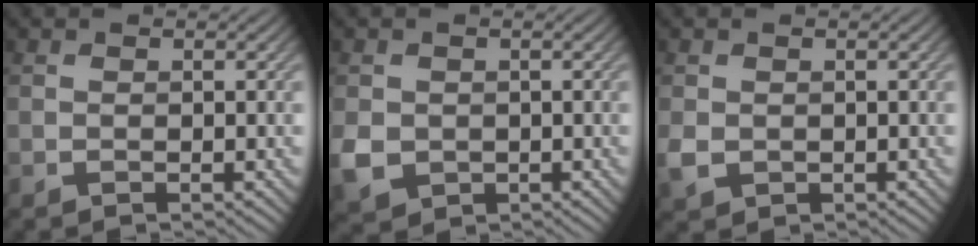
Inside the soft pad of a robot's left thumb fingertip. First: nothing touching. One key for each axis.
{"total": 3.8, "fx": -0.5, "fy": 3.4, "fz": 1.6, "tx": -0.049, "ty": -0.013, "tz": -0.012}
{"total": 2.1, "fx": -0.1, "fy": 1.8, "fz": 1.1, "tx": -0.030, "ty": -0.006, "tz": -0.001}